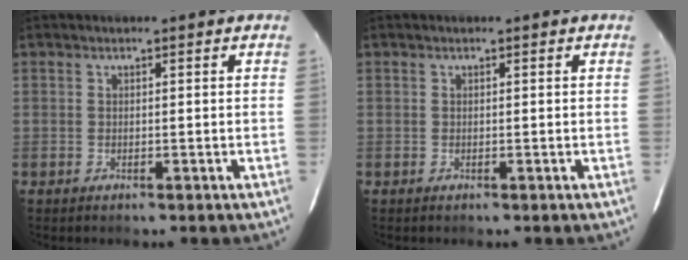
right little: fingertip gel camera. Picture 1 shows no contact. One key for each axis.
{"total": 0.0}